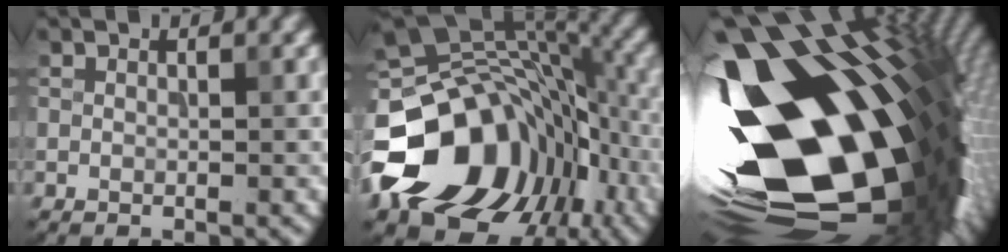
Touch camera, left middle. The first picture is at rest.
{"total": 16.8, "force": [-6.1, 11.9, 10.1], "torque": [-0.183, -0.004, -0.108]}
{"total": 21.8, "force": [-1.8, 11.1, 18.7], "torque": [-0.263, -0.014, -0.038]}